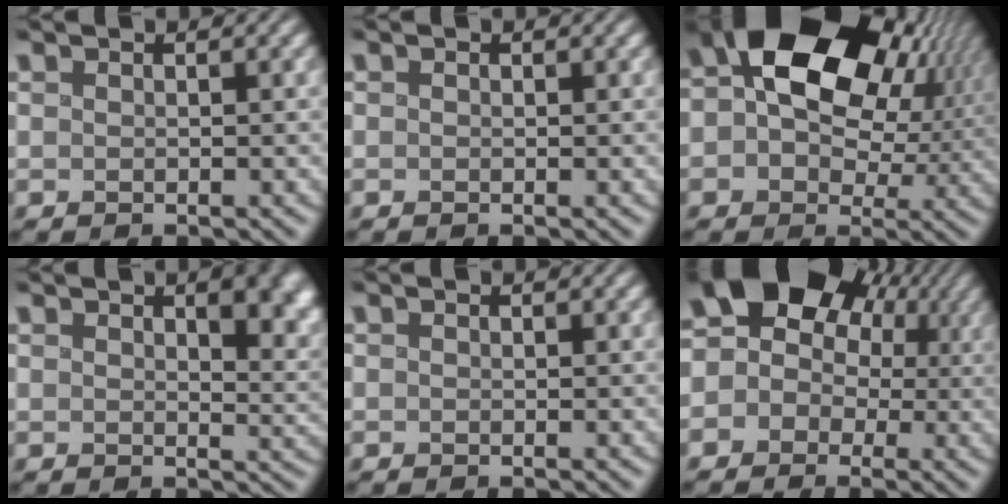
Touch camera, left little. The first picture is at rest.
{"total": 0.0}
{"total": 19.0, "force": [5.6, 13.8, 11.8], "torque": [-0.201, 0.046, 0.078]}
{"total": 7.9, "force": [2.9, 4.8, 5.6], "torque": [-0.081, -0.017, 0.063]}
{"total": 0.0}
{"total": 15.9, "force": [5.2, 13.2, 7.3], "torque": [-0.139, 0.051, 0.035]}